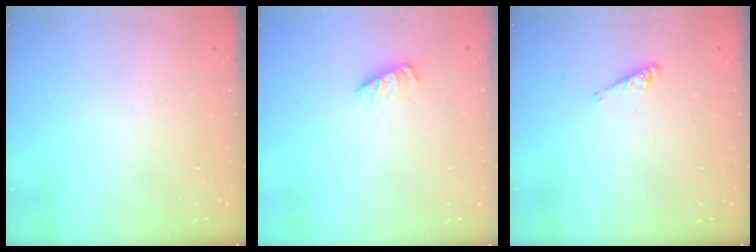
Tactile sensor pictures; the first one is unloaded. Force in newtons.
{"total": 1.1, "press": 1.1, "slide": 0.1}
{"total": 3.0, "press": 3.0, "slide": 0.3}